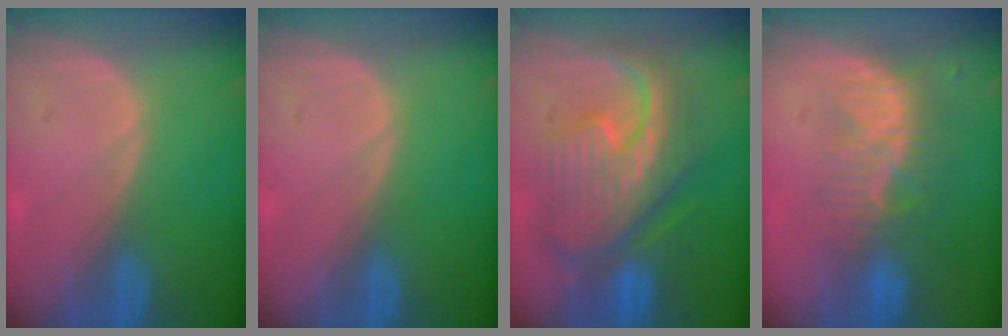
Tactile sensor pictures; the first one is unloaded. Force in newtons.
{"total": 0.0}
{"total": 12.4, "press": 12.3, "slide": 1.4}
{"total": 8.1, "press": 7.4, "slide": 3.5}